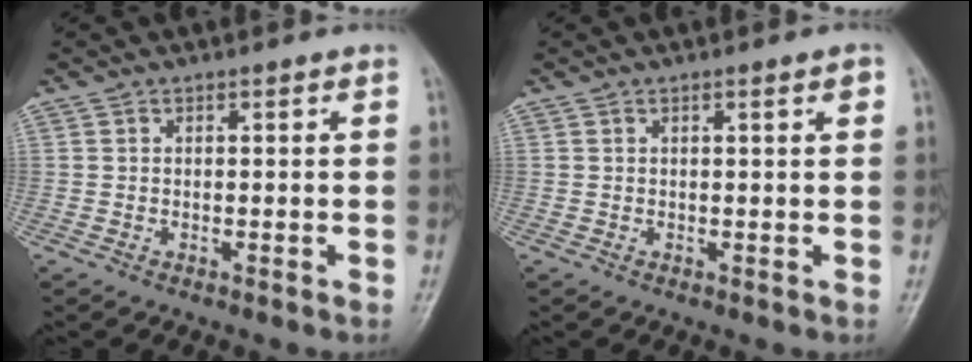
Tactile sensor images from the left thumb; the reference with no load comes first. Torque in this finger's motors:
{"motor_torque": [-0.06, 0.01, 0.09, 0.11, -0.01]}